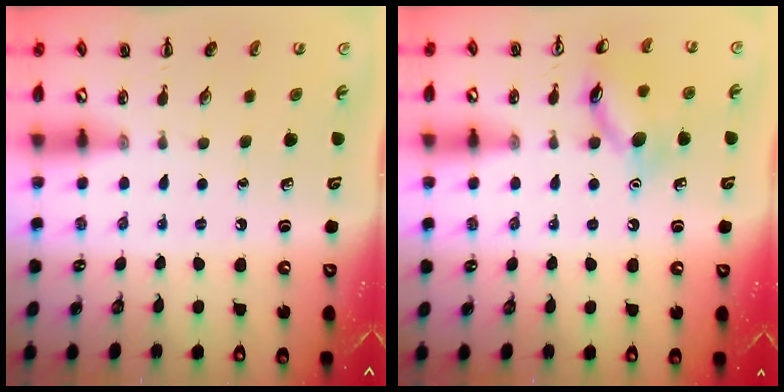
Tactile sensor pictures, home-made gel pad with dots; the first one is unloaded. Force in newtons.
{"total": 11.3, "press": 11.3, "slide": 0.7}